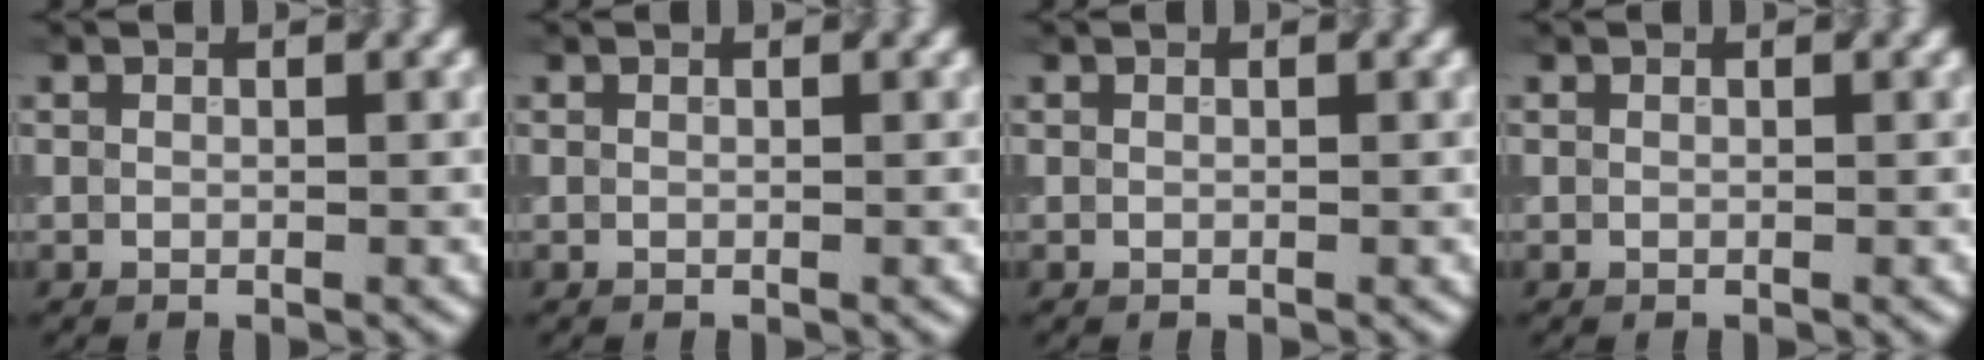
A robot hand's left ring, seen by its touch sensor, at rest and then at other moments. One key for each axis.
{"total": 0.0}
{"total": 0.0}
{"total": 0.0}